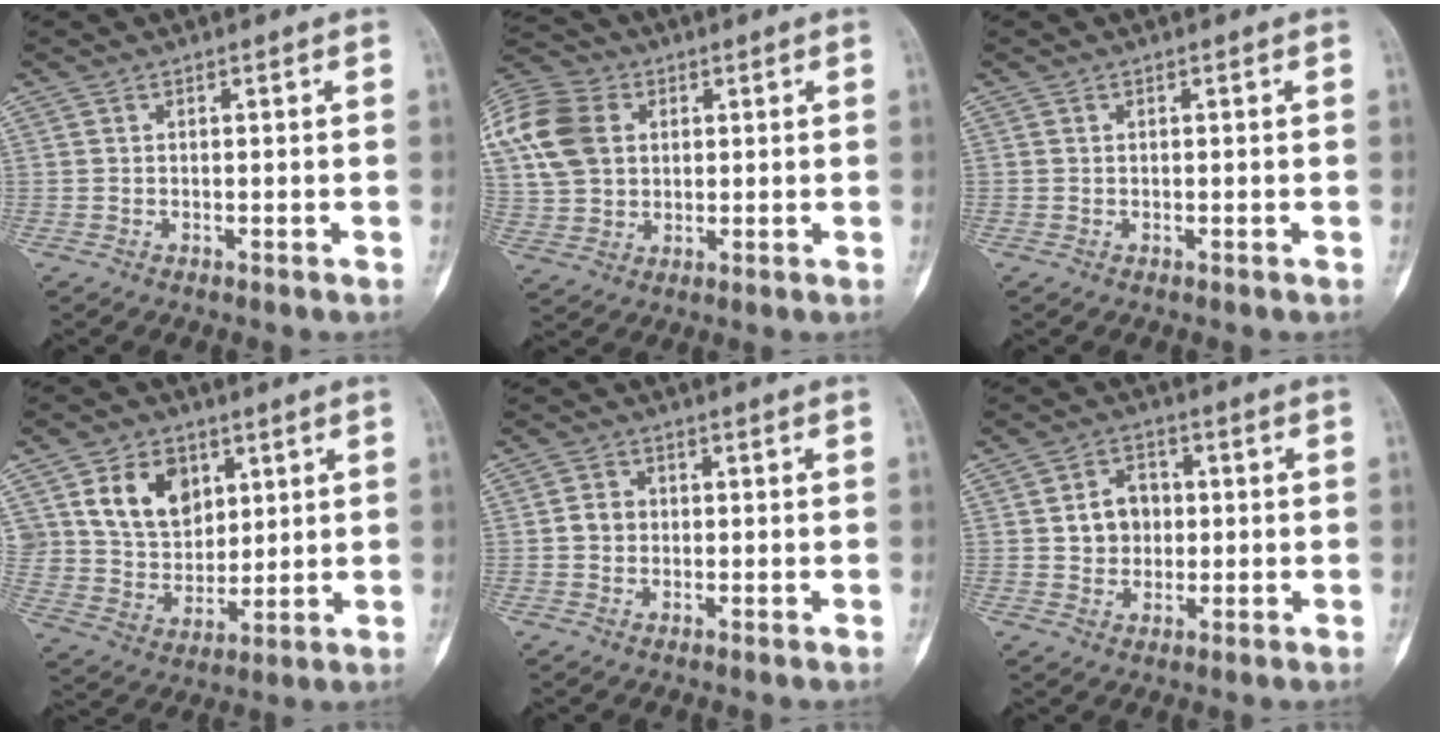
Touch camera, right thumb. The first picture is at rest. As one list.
[{"total": 20.7, "force": [5.5, 15.7, 12.3], "torque": [-0.287, 0.035, 0.109]}, {"total": 0.0}, {"total": 13.3, "force": [5.3, 10.0, 6.9], "torque": [-0.081, -0.024, 0.108]}, {"total": 3.0, "force": [-0.1, 2.7, 1.3], "torque": [-0.008, 0.007, -0.005]}, {"total": 6.8, "force": [0.6, 5.8, 3.6], "torque": [-0.026, 0.007, 0.007]}]